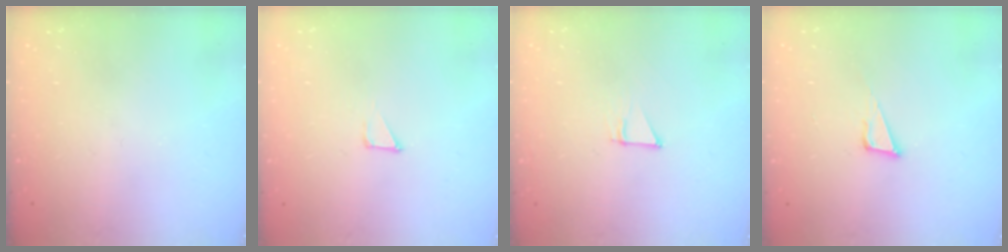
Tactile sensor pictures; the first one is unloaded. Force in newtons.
{"total": 1.2, "press": 1.2, "slide": 0.0}
{"total": 4.9, "press": 4.9, "slide": 0.3}
{"total": 6.1, "press": 5.5, "slide": 2.7}